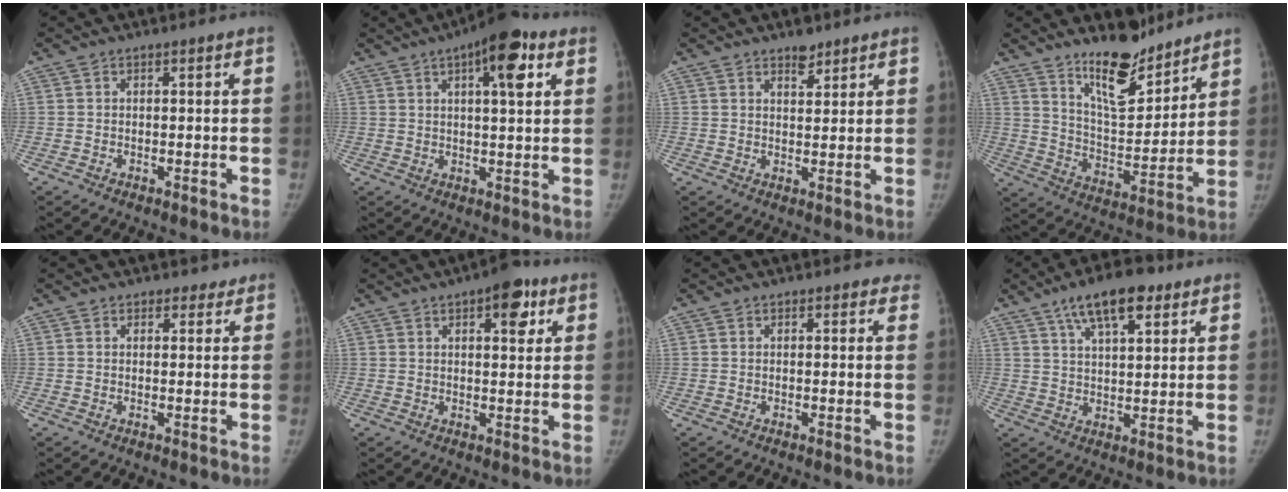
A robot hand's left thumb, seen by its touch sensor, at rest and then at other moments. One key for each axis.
{"total": 10.5, "fx": 4.7, "fy": 3.5, "fz": 8.8, "tx": -0.107, "ty": -0.004, "tz": 0.062}
{"total": 3.1, "fx": 2.4, "fy": 1.4, "fz": 1.3, "tx": -0.006, "ty": -0.017, "tz": 0.039}
{"total": 13.4, "fx": 10.6, "fy": 4.7, "fz": 6.8, "tx": -0.080, "ty": -0.087, "tz": 0.184}
{"total": 2.1, "fx": 1.6, "fy": 1.4, "fz": -0.1, "tx": 0.025, "ty": -0.007, "tz": 0.014}
{"total": 7.4, "fx": 3.7, "fy": 3.3, "fz": 5.6, "tx": -0.047, "ty": -0.010, "tz": 0.042}
{"total": 2.7, "fx": 2.4, "fy": 1.4, "fz": 0.1, "tx": 0.030, "ty": -0.009, "tz": 0.007}
{"total": 11.5, "fx": 6.8, "fy": 4.4, "fz": 8.1, "tx": -0.113, "ty": -0.019, "tz": 0.112}